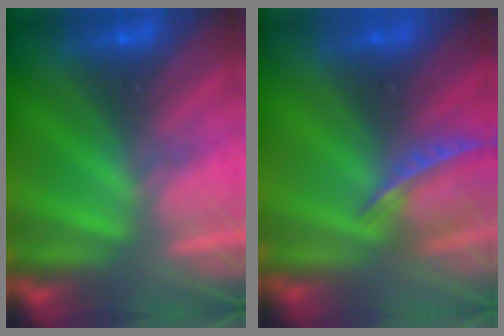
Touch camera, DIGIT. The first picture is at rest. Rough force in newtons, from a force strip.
{"total": 6.8}